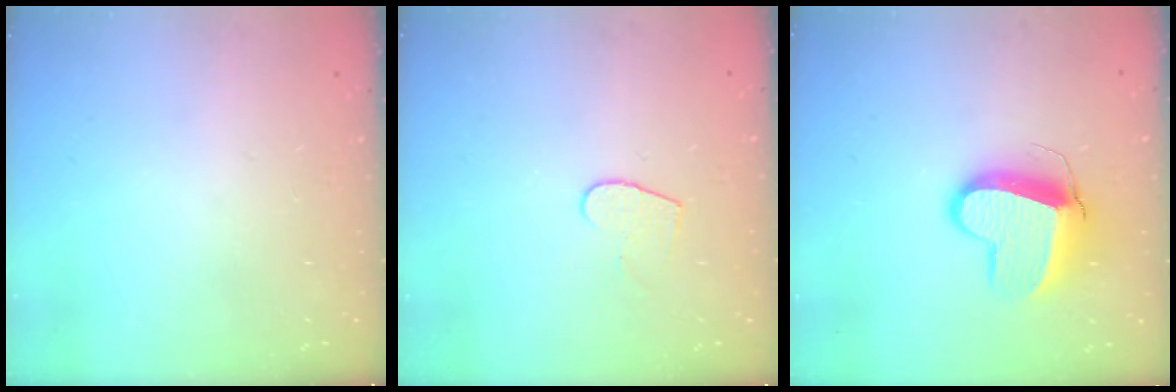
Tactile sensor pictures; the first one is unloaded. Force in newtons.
{"total": 5.8, "press": 5.8, "slide": 0.4}
{"total": 12.0, "press": 11.9, "slide": 1.2}